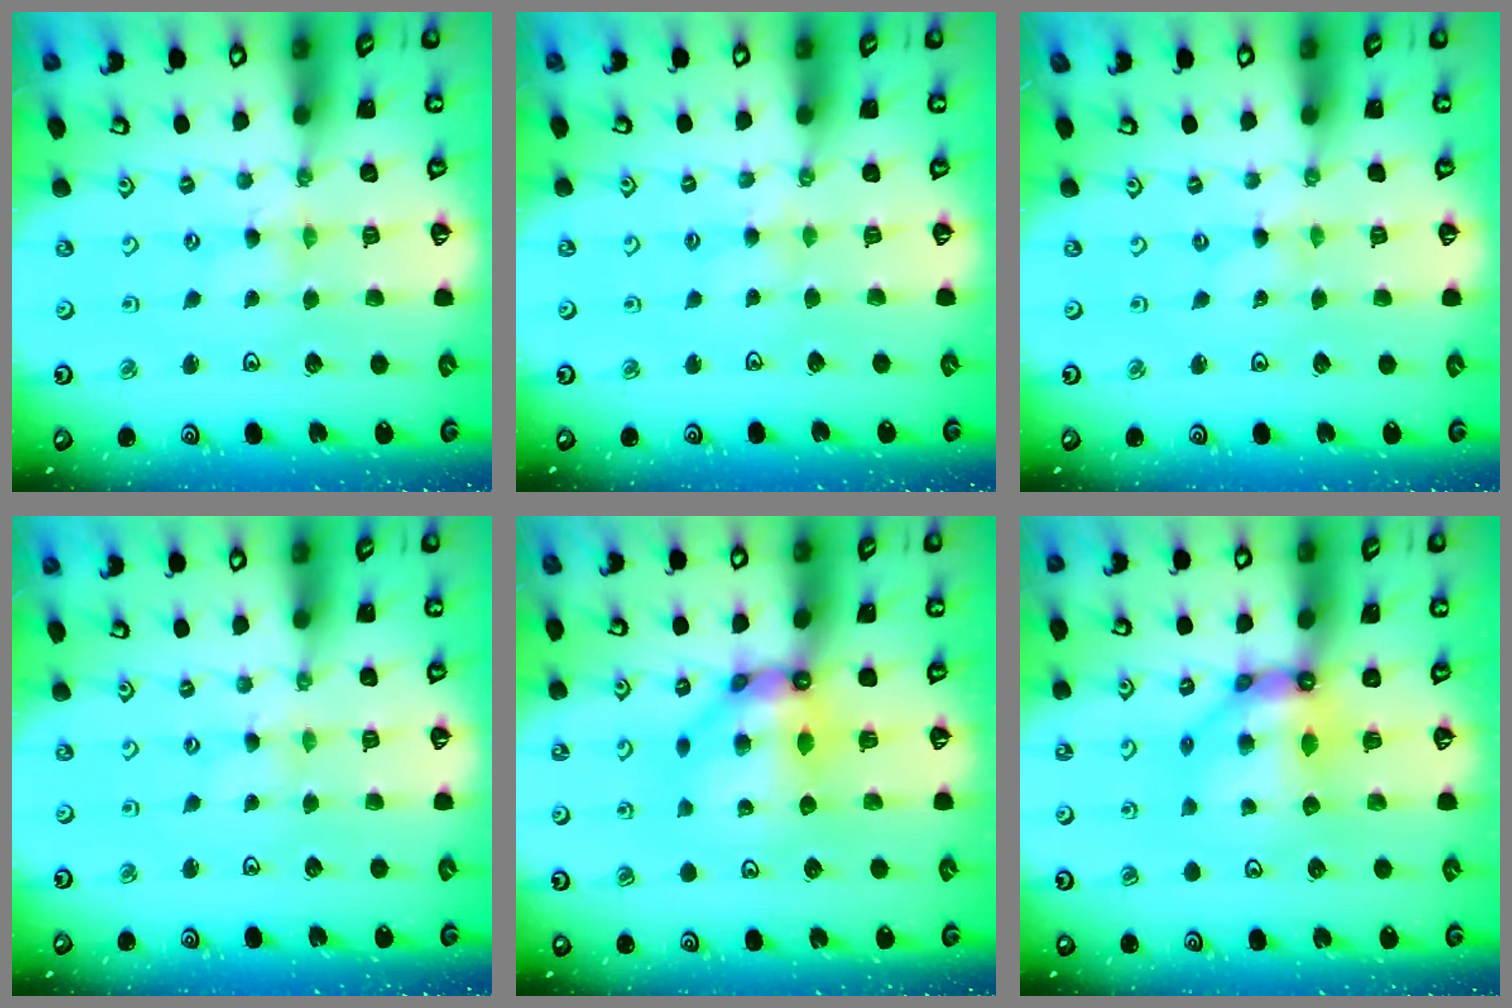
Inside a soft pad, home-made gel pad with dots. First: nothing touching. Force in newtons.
{"total": 2.9, "press": 2.8, "slide": 0.5}
{"total": 0.0}
{"total": 0.6, "press": 0.6, "slide": 0.2}
{"total": 9.0, "press": 8.9, "slide": 1.0}
{"total": 9.0, "press": 8.9, "slide": 1.2}